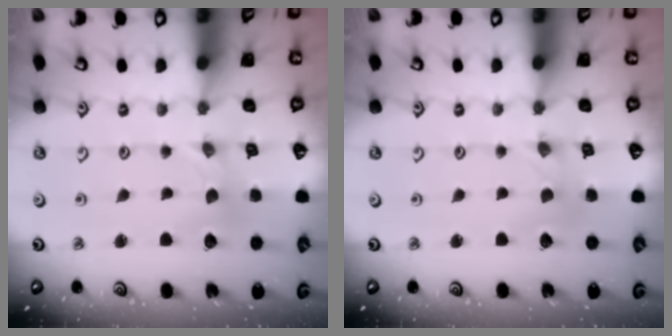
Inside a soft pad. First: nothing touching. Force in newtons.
{"total": 0.0}